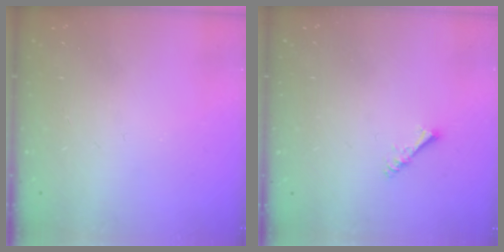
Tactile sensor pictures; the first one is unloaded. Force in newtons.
{"total": 1.4, "press": 1.3, "slide": 0.3}